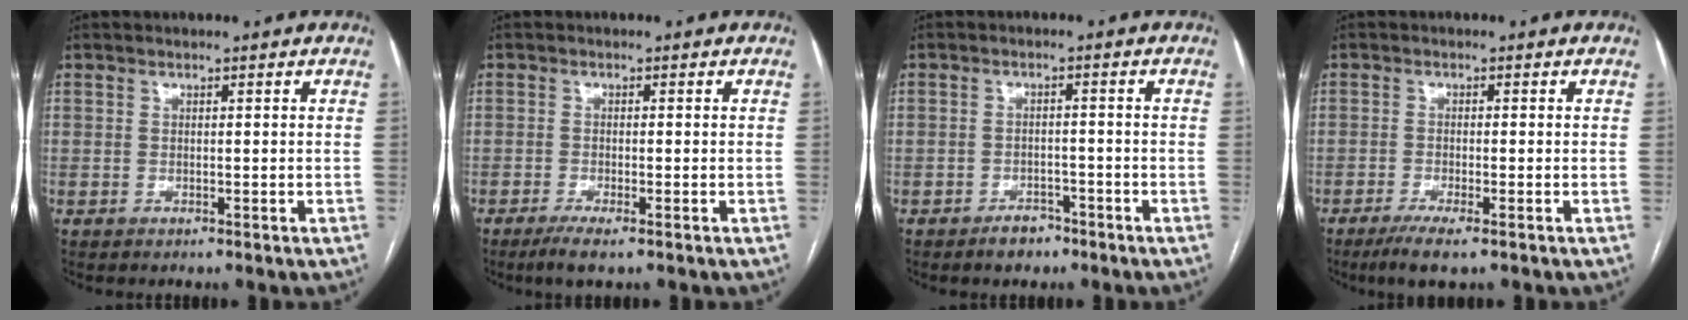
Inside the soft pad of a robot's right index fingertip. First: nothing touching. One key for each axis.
{"total": 3.4, "fx": -2.2, "fy": 0.2, "fz": 2.6, "tx": -0.048, "ty": -0.010, "tz": -0.040}
{"total": 3.2, "fx": -2.4, "fy": 1.9, "fz": 1.0, "tx": -0.015, "ty": 0.006, "tz": -0.030}
{"total": 4.7, "fx": -3.1, "fy": 0.3, "fz": 3.6, "tx": -0.065, "ty": -0.014, "tz": -0.053}